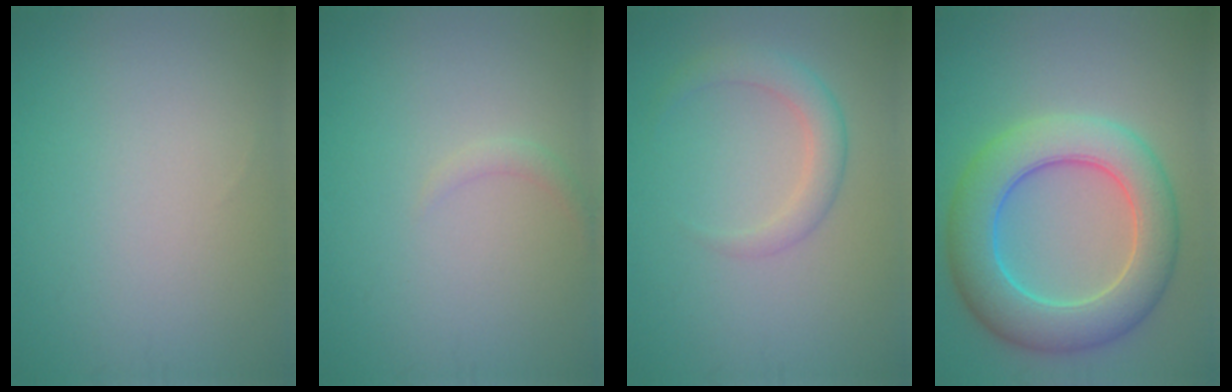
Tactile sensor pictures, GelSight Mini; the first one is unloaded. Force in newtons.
{"total": 0.9, "press": 0.9, "slide": 0.1}
{"total": 2.8, "press": 2.8, "slide": 0.2}
{"total": 8.7, "press": 8.7, "slide": 0.1}